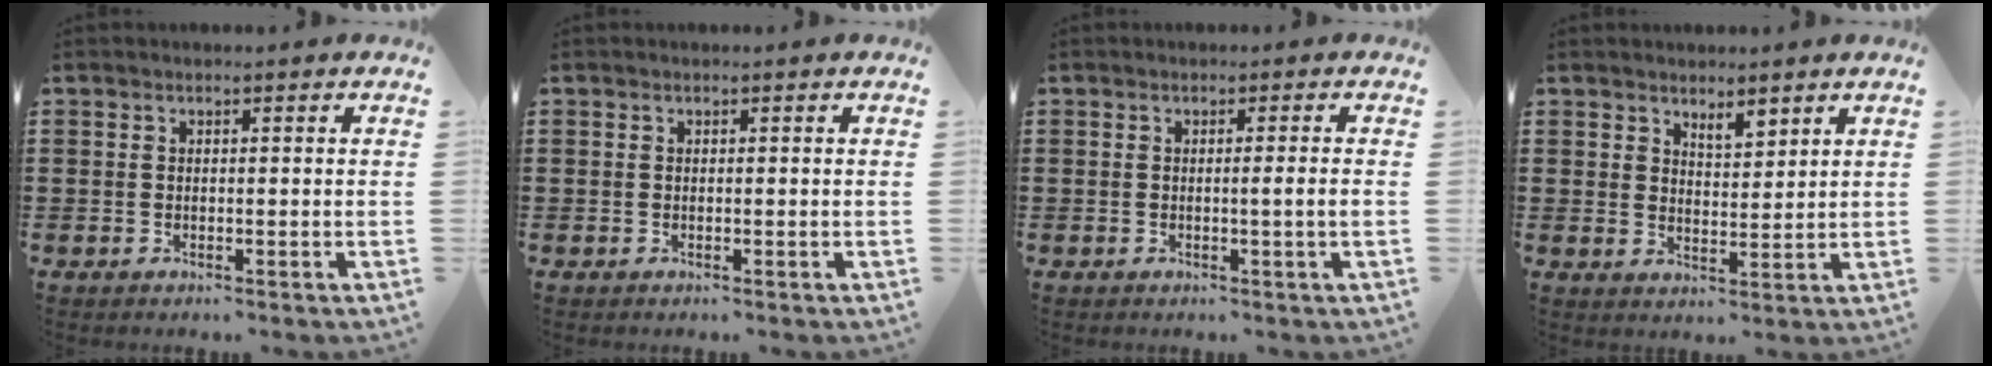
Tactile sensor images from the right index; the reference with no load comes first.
{"total": 0.0}
{"total": 2.1, "force": [-0.2, -0.5, 2.0], "torque": [-0.034, -0.007, -0.006]}
{"total": 3.4, "force": [3.1, 1.2, 0.7], "torque": [-0.013, -0.002, 0.056]}